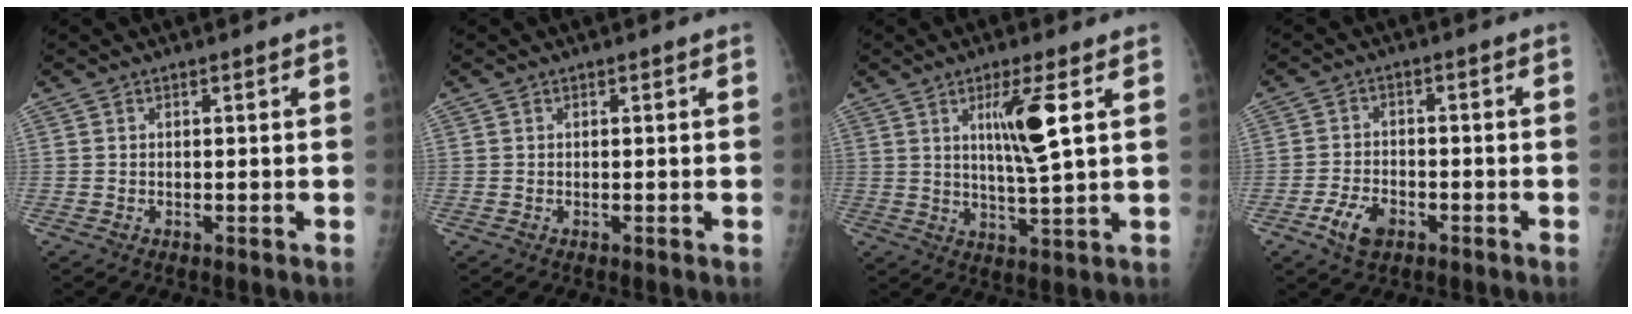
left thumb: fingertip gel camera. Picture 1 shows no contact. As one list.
[{"total": 0.0}, {"total": 8.9, "force": [3.0, 0.8, 8.4], "torque": [-0.152, -0.025, 0.057]}, {"total": 5.7, "force": [-3.2, 3.4, 3.3], "torque": [-0.057, 0.016, -0.056]}]